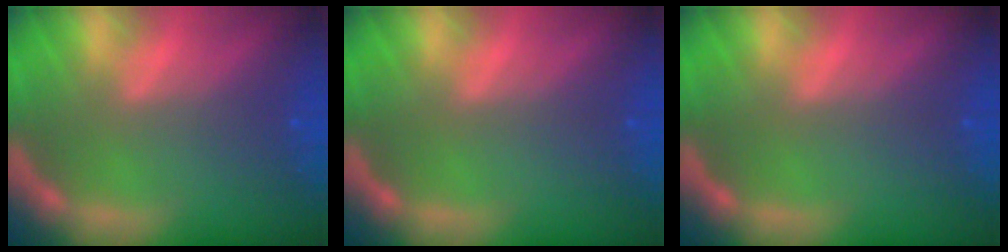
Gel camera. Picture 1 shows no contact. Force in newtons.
{"total": 0.0}
{"total": 0.0}